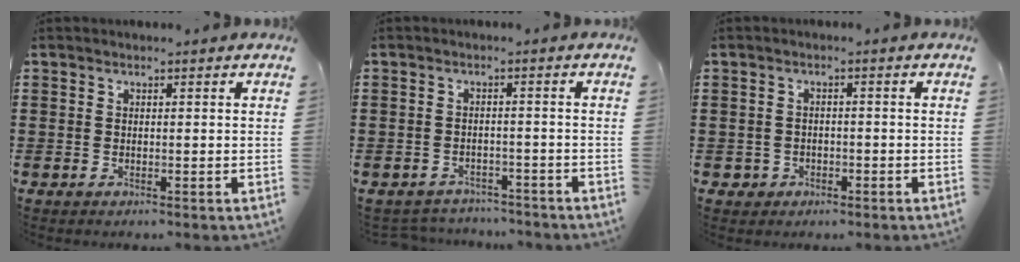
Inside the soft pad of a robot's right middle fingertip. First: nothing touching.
{"total": 2.5, "force": [-2.4, 0.5, -0.1], "torque": [-0.006, 0.000, -0.053]}
{"total": 1.6, "force": [-1.0, 1.2, 0.3], "torque": [-0.010, 0.000, -0.024]}